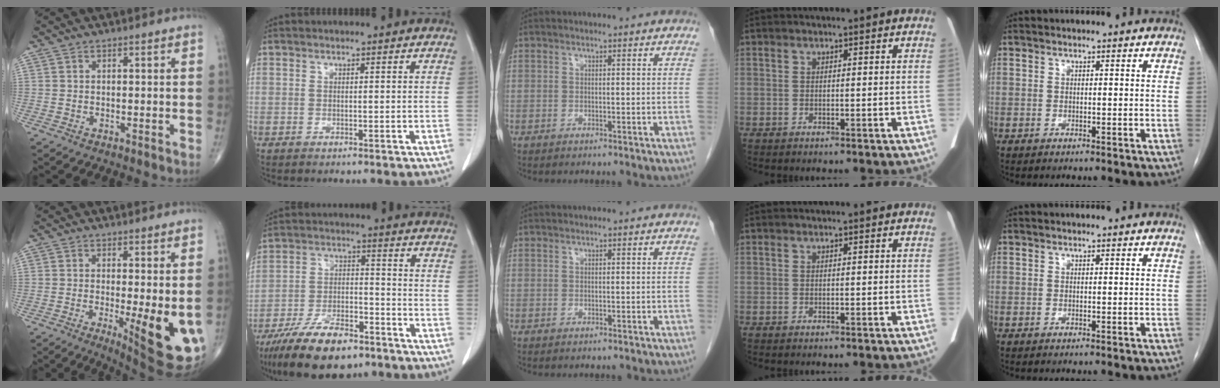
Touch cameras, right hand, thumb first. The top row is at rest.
{"thumb": {"total": 11.6, "force": [-2.5, 2.8, 11.0], "torque": [-0.144, -0.025, -0.026]}, "index": {"total": 13.5, "force": [-9.7, 4.9, 8.0], "torque": [-0.143, -0.009, -0.171]}}